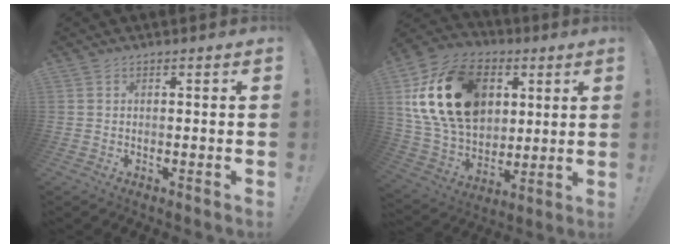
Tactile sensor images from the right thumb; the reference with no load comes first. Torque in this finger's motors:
{"motor_torque": [0.59, 1.04, 1.94, 0.83, 0.84]}